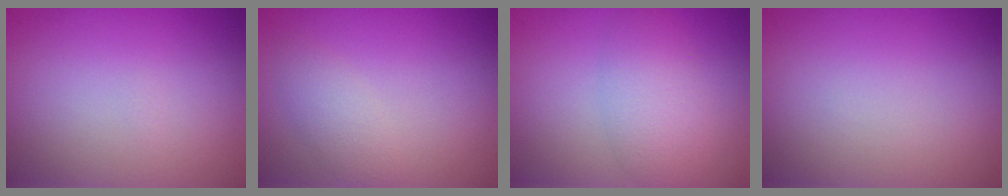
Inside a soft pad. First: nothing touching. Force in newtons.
{"total": 1.9, "press": 1.9, "slide": 0.1}
{"total": 3.5, "press": 3.5, "slide": 0.2}
{"total": 0.0}